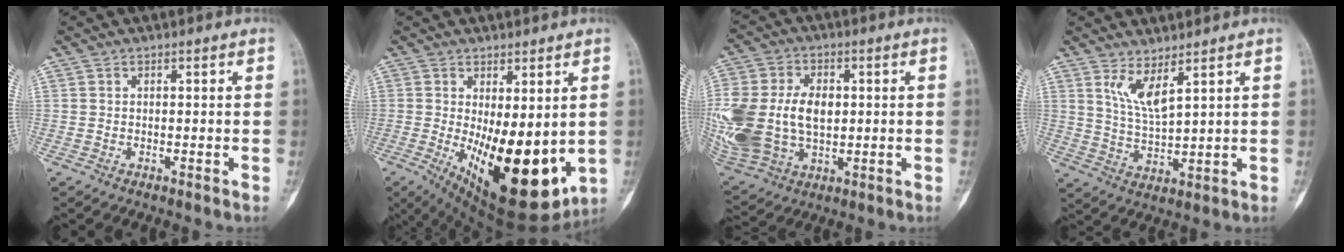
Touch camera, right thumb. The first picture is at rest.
{"total": 18.8, "force": [-2.2, 8.0, 16.9], "torque": [-0.243, -0.039, -0.004]}
{"total": 23.1, "force": [0.6, 15.8, 16.9], "torque": [-0.395, 0.005, 0.031]}
{"total": 5.9, "force": [3.6, 1.3, 4.4], "torque": [-0.087, -0.042, 0.079]}